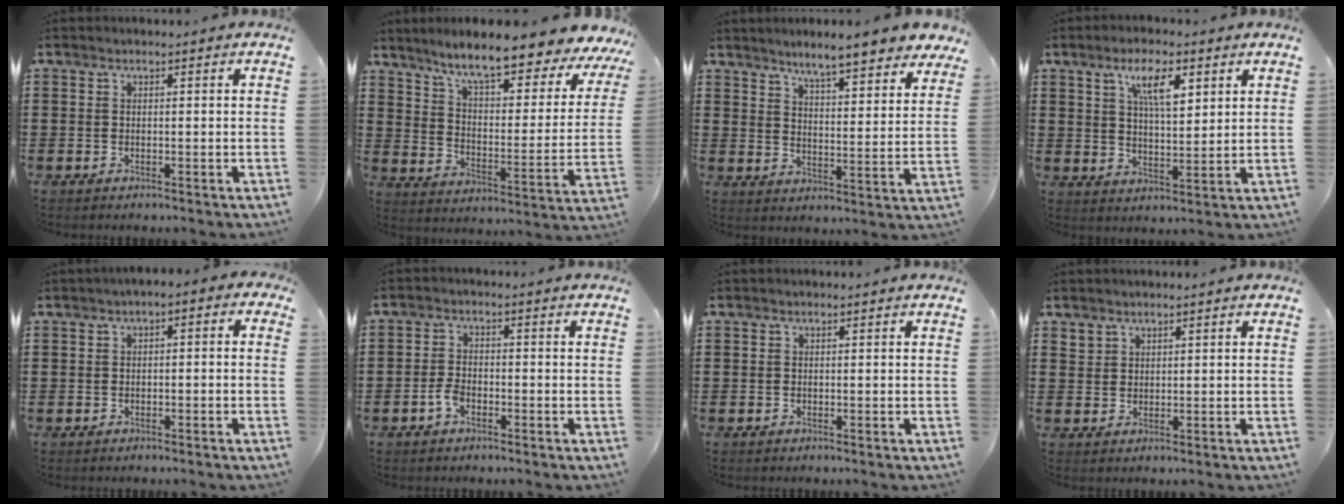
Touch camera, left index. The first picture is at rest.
{"total": 9.5, "force": [8.1, 0.2, 4.9], "torque": [-0.110, -0.055, 0.130]}
{"total": 6.2, "force": [5.8, -0.2, 2.1], "torque": [-0.056, -0.034, 0.098]}
{"total": 7.7, "force": [4.2, 2.7, 5.8], "torque": [-0.102, 0.000, 0.068]}
{"total": 2.0, "force": [-1.7, 0.6, 0.8], "torque": [-0.026, 0.003, -0.041]}
{"total": 2.8, "force": [-1.4, 1.4, 2.0], "torque": [-0.051, -0.001, -0.031]}
{"total": 0.0}
{"total": 1.7, "force": [1.5, 0.8, -0.1], "torque": [-0.002, 0.000, 0.031]}